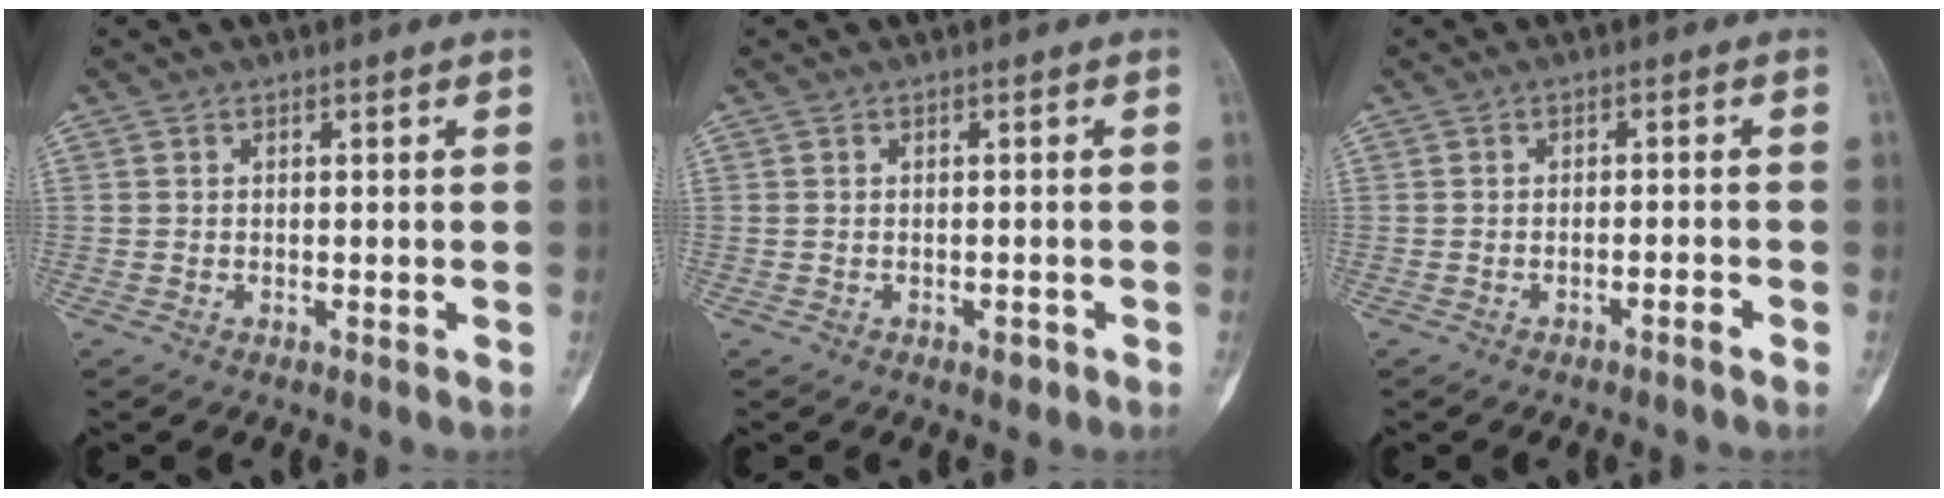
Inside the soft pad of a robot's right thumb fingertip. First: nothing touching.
{"total": 1.3, "force": [-0.6, 0.8, 0.9], "torque": [-0.008, 0.004, -0.007]}
{"total": 1.4, "force": [-1.1, 0.0, 0.9], "torque": [-0.022, 0.016, -0.017]}